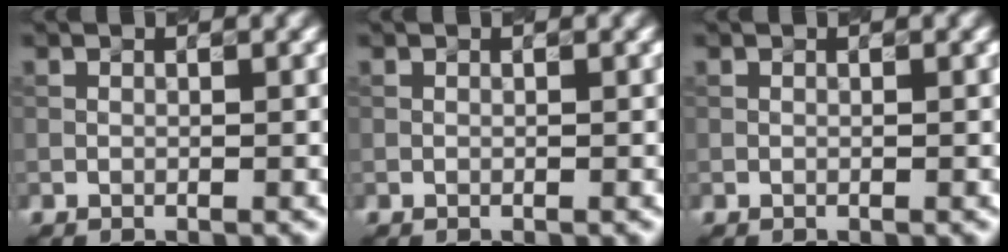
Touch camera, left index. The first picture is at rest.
{"total": 0.0}
{"total": 0.0}